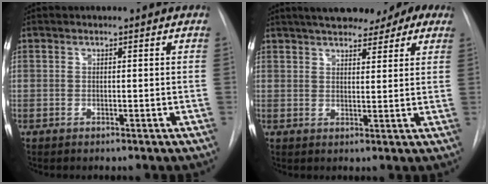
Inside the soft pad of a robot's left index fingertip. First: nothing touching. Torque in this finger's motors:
{"motor_torque": [0.68, -1.08, -0.06, 0.09]}